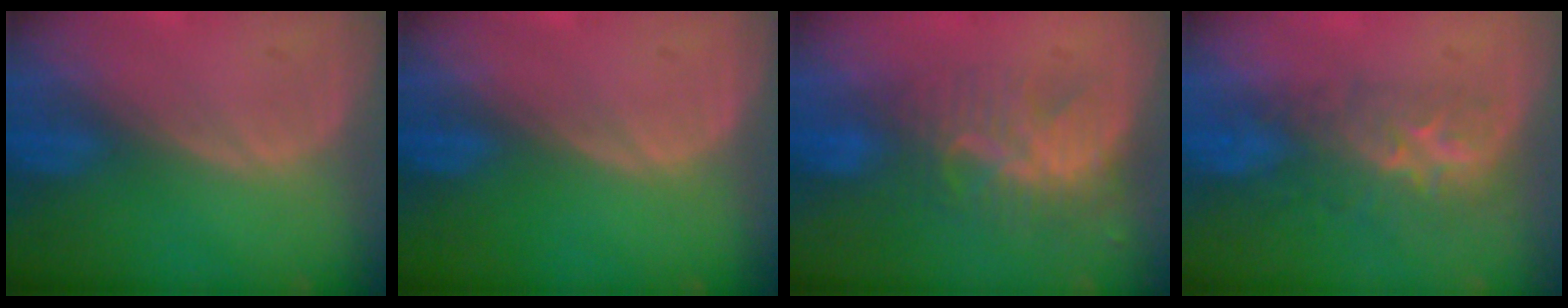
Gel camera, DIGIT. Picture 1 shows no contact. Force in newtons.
{"total": 0.0}
{"total": 8.6, "press": 7.6, "slide": 4.1}
{"total": 8.7, "press": 7.1, "slide": 5.0}